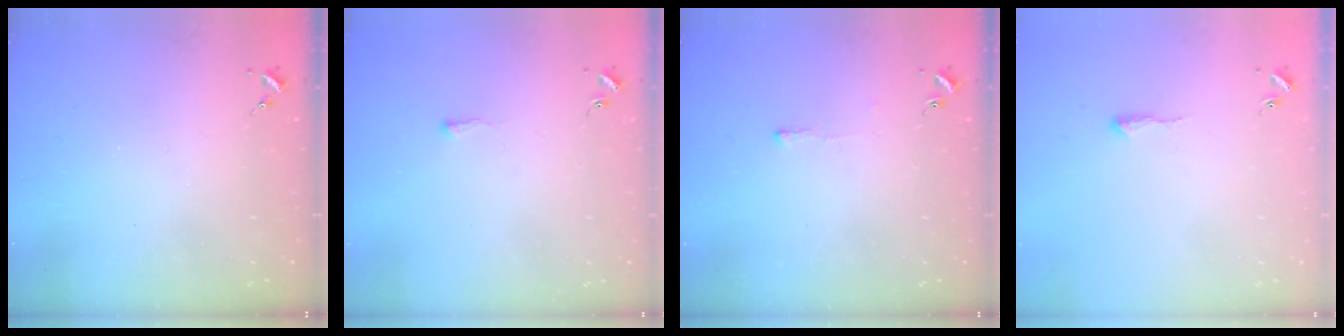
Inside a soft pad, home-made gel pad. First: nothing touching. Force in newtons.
{"total": 1.9, "press": 1.8, "slide": 0.3}
{"total": 2.4, "press": 2.4, "slide": 0.5}
{"total": 4.4, "press": 4.3, "slide": 0.7}